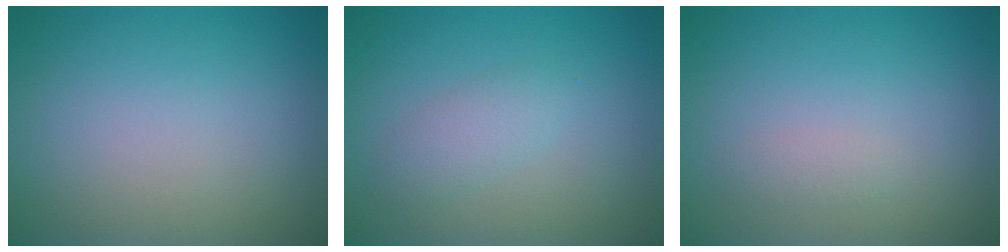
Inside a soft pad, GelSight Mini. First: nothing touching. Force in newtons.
{"total": 1.8, "press": 1.8, "slide": 0.1}
{"total": 0.8, "press": 0.8, "slide": 0.0}